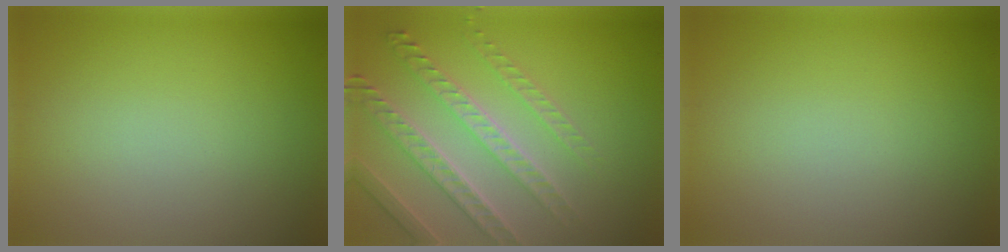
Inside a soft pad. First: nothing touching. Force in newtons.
{"total": 4.1, "press": 4.0, "slide": 0.9}
{"total": 0.0}